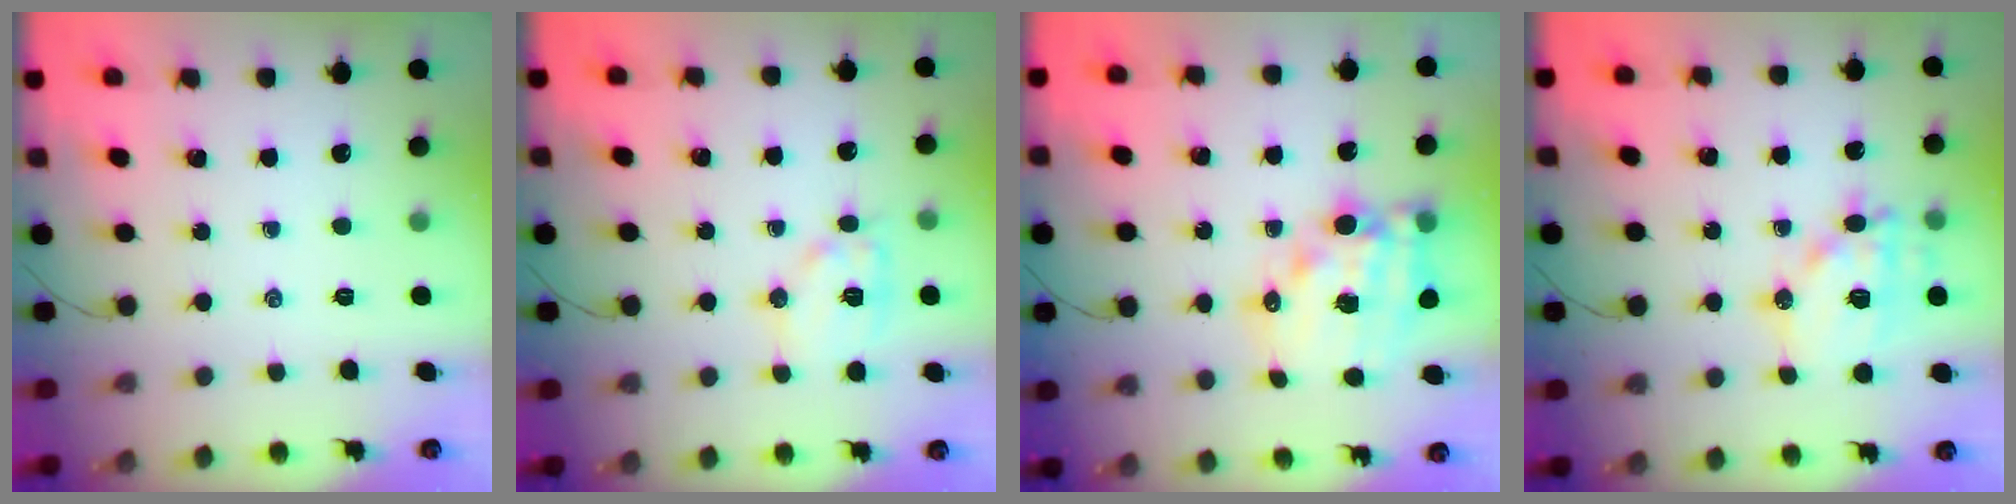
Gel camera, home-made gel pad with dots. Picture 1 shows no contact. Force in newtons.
{"total": 9.8, "press": 9.8, "slide": 0.6}
{"total": 14.9, "press": 14.5, "slide": 3.4}
{"total": 14.4, "press": 14.1, "slide": 3.0}